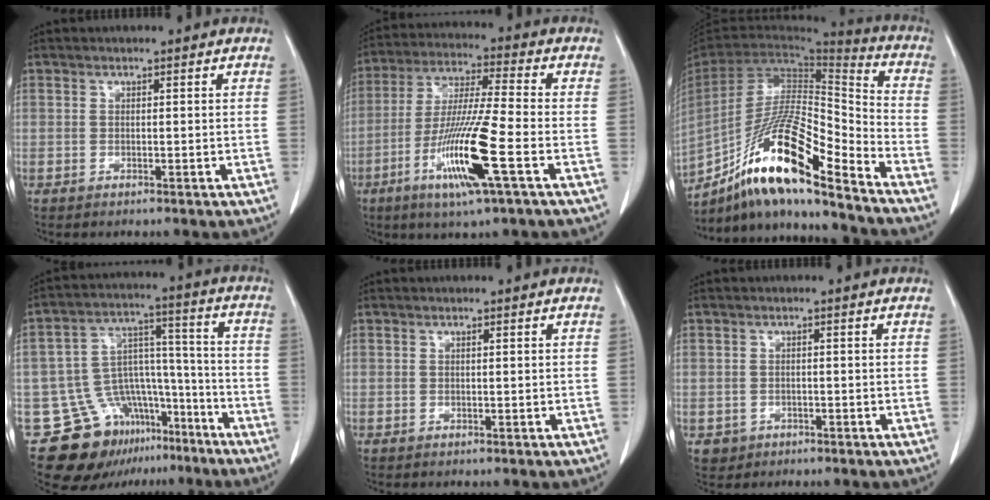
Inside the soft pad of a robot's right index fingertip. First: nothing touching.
{"total": 14.4, "force": [-5.4, -0.1, 13.3], "torque": [-0.265, -0.021, -0.101]}
{"total": 19.7, "force": [-13.8, 1.8, 14.0], "torque": [-0.276, -0.013, -0.251]}
{"total": 17.1, "force": [-11.5, 10.9, 6.5], "torque": [-0.098, 0.075, -0.171]}
{"total": 0.0}
{"total": 2.2, "force": [-0.8, 2.0, 0.1], "torque": [0.000, 0.007, -0.011]}